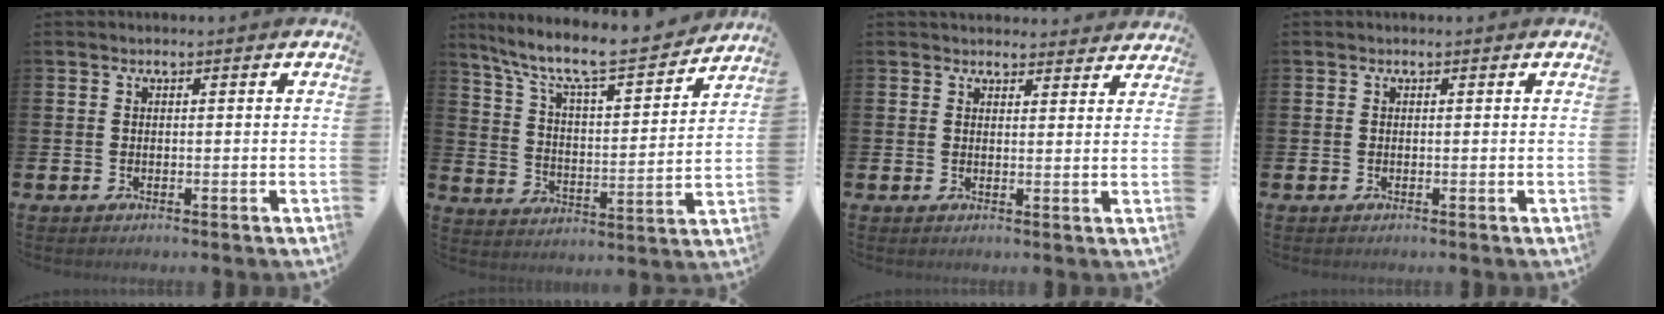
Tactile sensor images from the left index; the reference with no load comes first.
{"total": 9.5, "force": [8.3, 1.7, 4.2], "torque": [-0.114, -0.059, 0.137]}
{"total": 3.1, "force": [3.0, 0.7, -0.1], "torque": [0.006, -0.018, 0.053]}
{"total": 0.0}